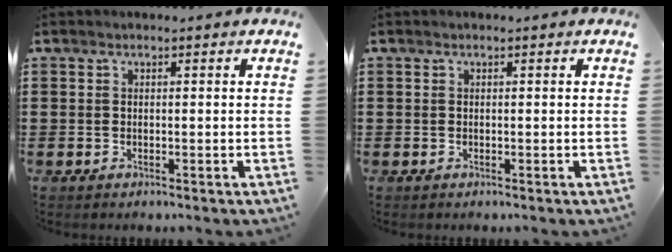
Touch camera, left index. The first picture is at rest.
{"total": 0.0}